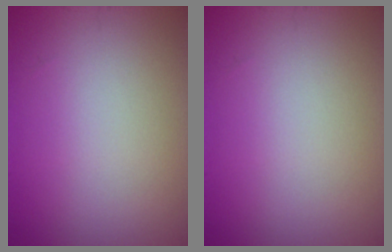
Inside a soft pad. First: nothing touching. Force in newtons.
{"total": 0.0}